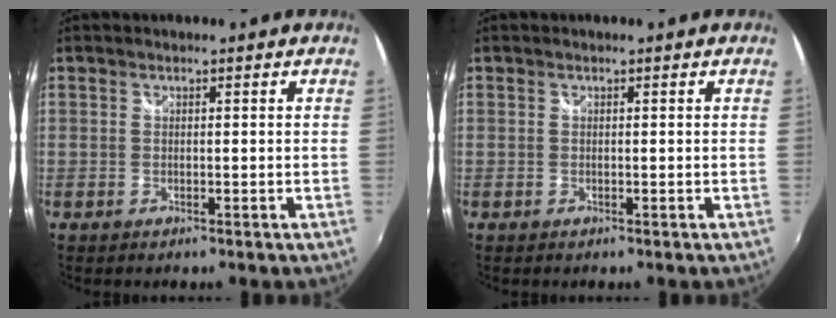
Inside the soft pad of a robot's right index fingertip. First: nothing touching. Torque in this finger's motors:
{"motor_torque": [0.00, 0.00, 0.00, 0.00]}